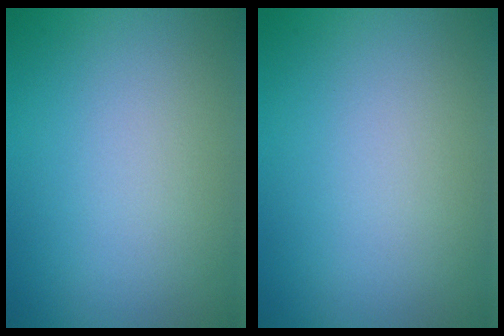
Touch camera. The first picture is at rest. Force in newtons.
{"total": 0.0}